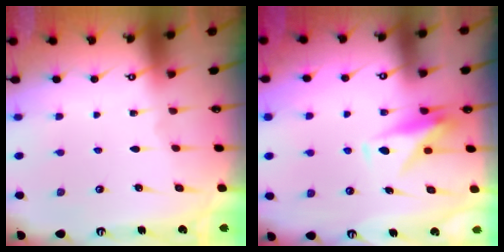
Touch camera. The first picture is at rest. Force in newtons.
{"total": 9.5, "press": 9.5, "slide": 0.3}